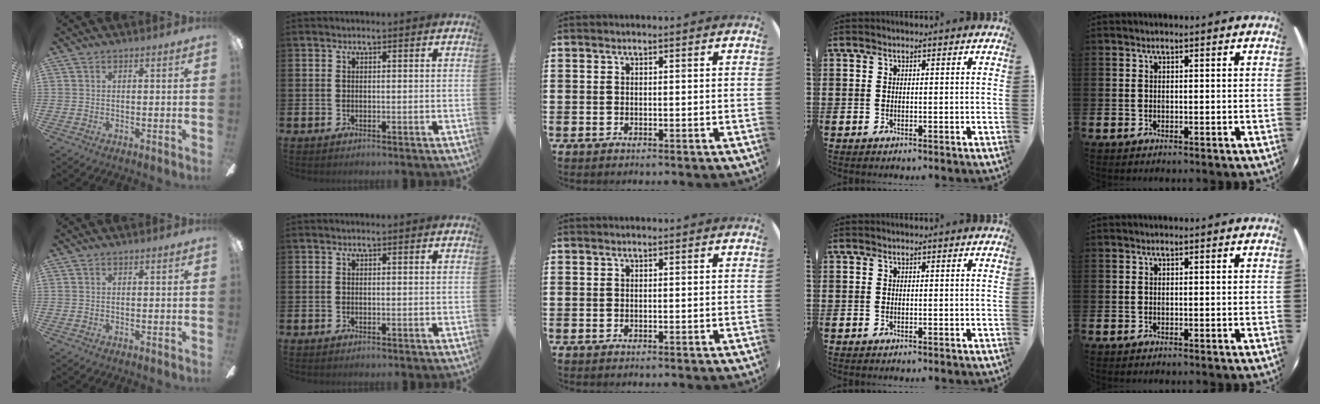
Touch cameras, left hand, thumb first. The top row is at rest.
{}